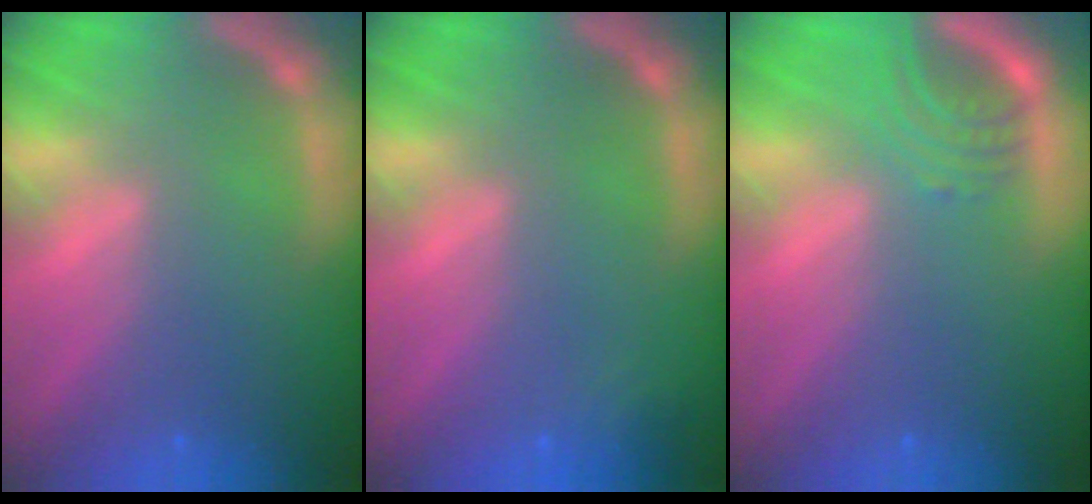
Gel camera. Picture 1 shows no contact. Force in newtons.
{"total": 1.4}
{"total": 3.0}